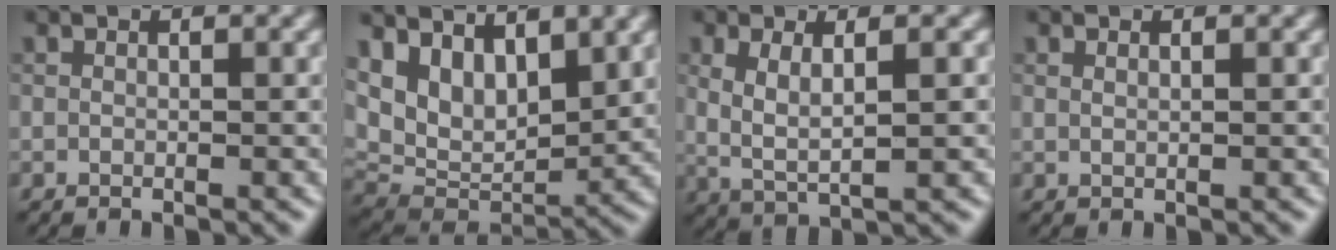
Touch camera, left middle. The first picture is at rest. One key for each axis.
{"total": 7.9, "fx": 4.1, "fy": 4.4, "fz": 5.2, "tx": -0.100, "ty": -0.015, "tz": 0.077}
{"total": 3.4, "fx": 0.7, "fy": 1.1, "fz": 3.2, "tx": -0.066, "ty": -0.005, "tz": 0.017}
{"total": 0.6, "fx": 0.3, "fy": 0.2, "fz": 0.4, "tx": -0.008, "ty": -0.002, "tz": 0.003}